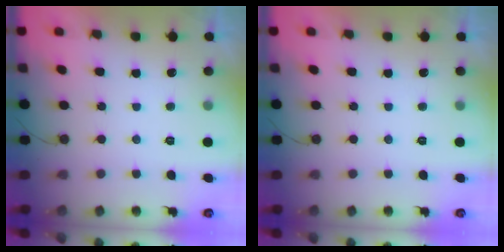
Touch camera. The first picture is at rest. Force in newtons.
{"total": 0.0}